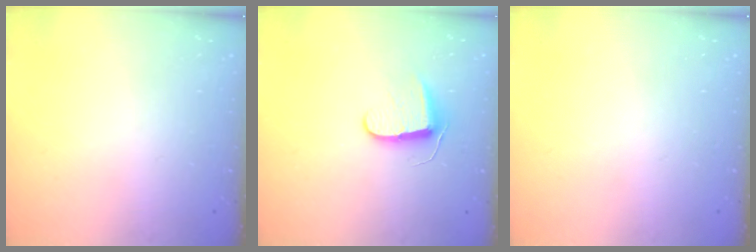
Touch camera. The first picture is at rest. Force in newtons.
{"total": 7.2, "press": 7.2, "slide": 0.7}
{"total": 0.0}